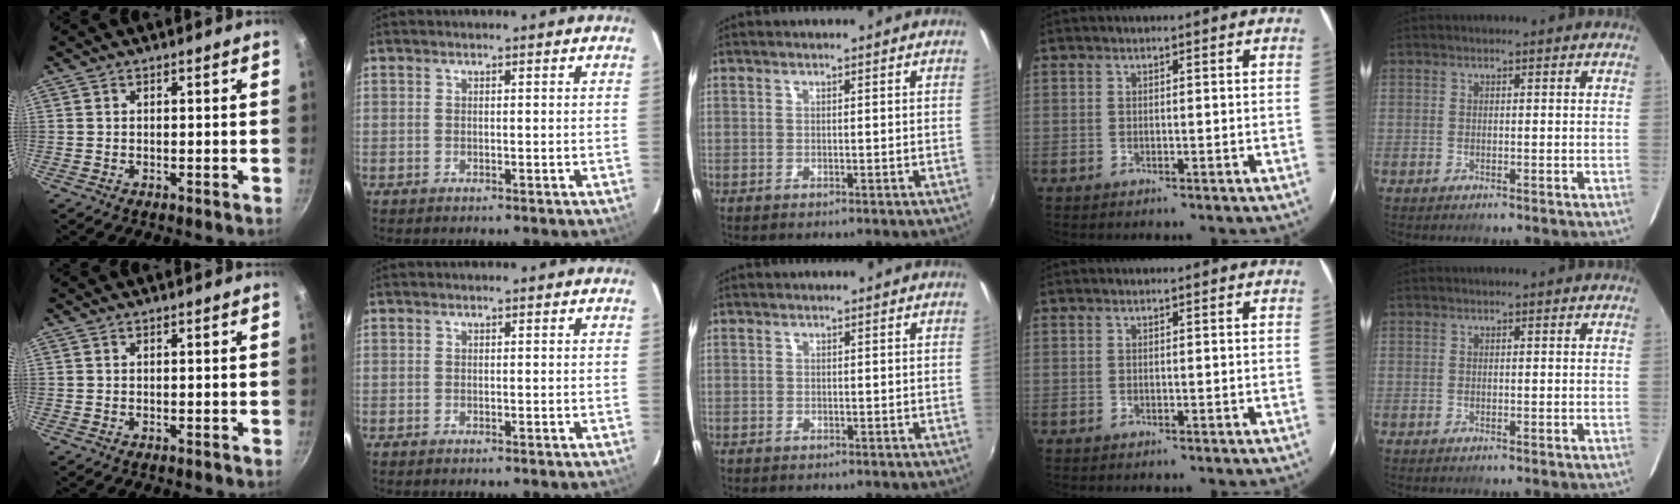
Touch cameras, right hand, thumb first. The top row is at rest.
{"middle": {"total": 0.8, "force": [-0.5, 0.6, -0.1], "torque": [-0.003, 0.003, -0.006]}}